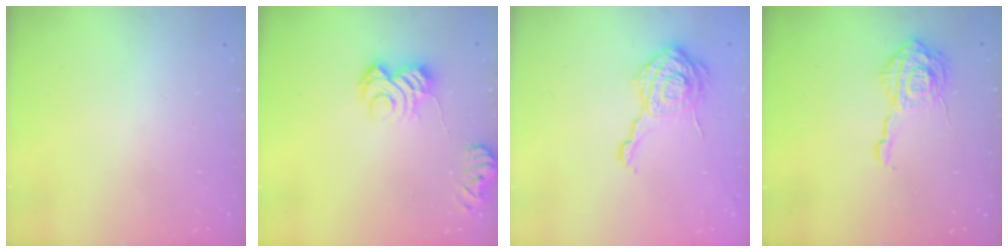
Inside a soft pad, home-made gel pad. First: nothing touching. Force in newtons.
{"total": 7.7, "press": 7.7, "slide": 0.4}
{"total": 16.0, "press": 16.0, "slide": 0.8}
{"total": 13.0, "press": 12.9, "slide": 1.3}